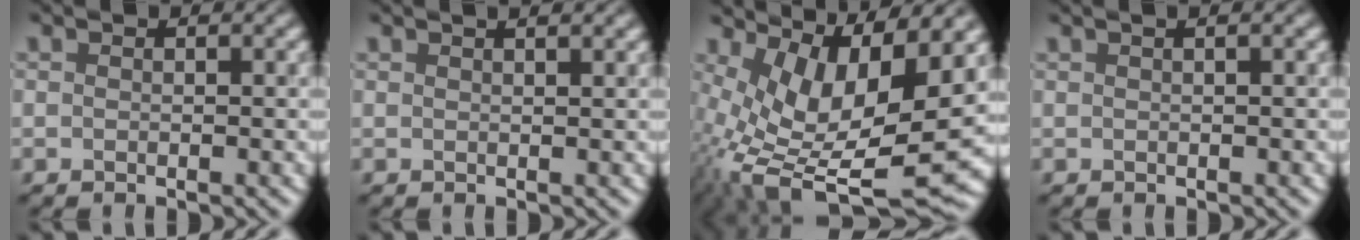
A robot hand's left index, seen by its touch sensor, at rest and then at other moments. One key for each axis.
{"total": 1.4, "fx": 1.2, "fy": 0.1, "fz": 0.6, "tx": -0.011, "ty": 0.002, "tz": 0.012}
{"total": 13.9, "fx": 1.2, "fy": 5.7, "fz": 12.6, "tx": -0.235, "ty": -0.011, "tz": 0.035}
{"total": 1.0, "fx": 0.7, "fy": 0.1, "fz": 0.6, "tx": -0.013, "ty": 0.003, "tz": 0.009}